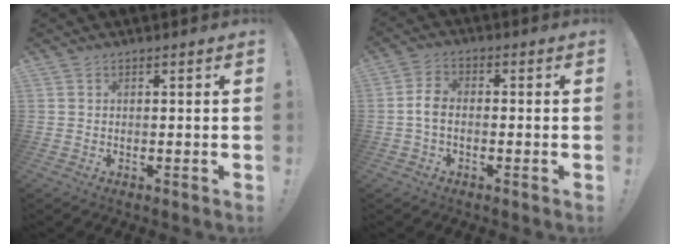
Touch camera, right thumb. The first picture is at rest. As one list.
[{"total": 5.3, "force": [-1.3, 3.1, 4.1], "torque": [-0.085, 0.012, -0.022]}]